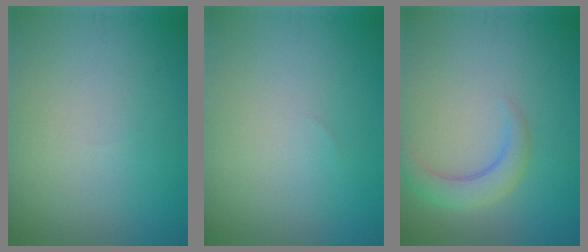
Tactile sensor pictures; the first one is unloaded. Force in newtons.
{"total": 0.0}
{"total": 3.0, "press": 3.0, "slide": 0.3}